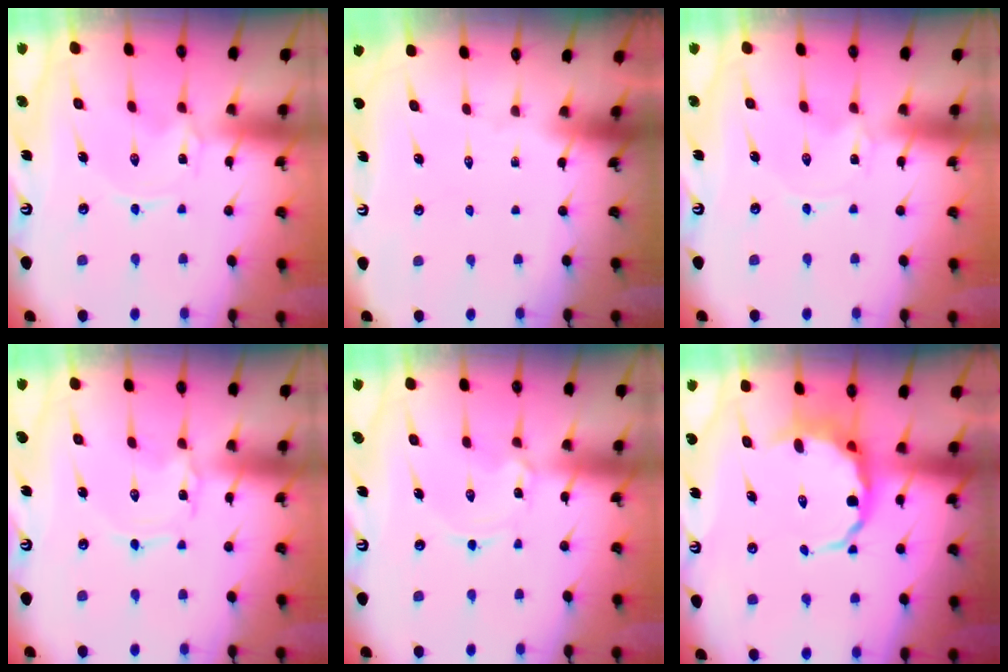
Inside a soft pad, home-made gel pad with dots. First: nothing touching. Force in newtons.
{"total": 0.0}
{"total": 0.0}
{"total": 1.3, "press": 1.3, "slide": 0.1}
{"total": 1.6, "press": 1.5, "slide": 0.1}
{"total": 7.2, "press": 6.9, "slide": 1.8}